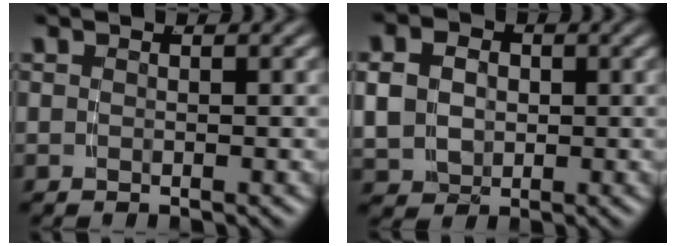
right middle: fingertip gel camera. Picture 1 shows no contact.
{"total": 4.8, "force": [0.2, 4.0, 2.6], "torque": [-0.060, -0.018, 0.011]}